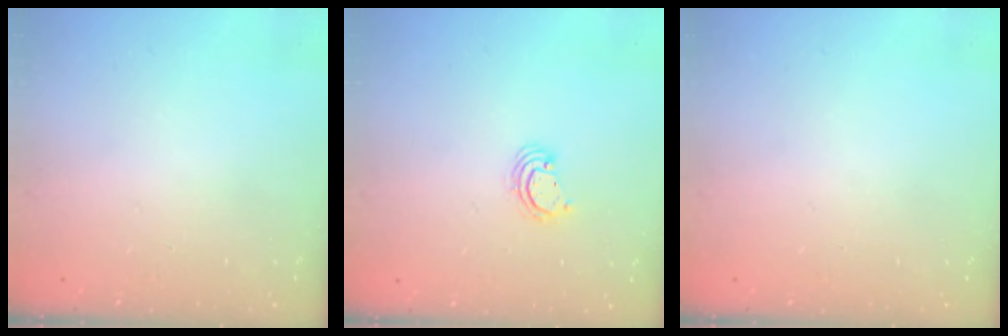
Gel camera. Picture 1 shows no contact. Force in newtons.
{"total": 2.2, "press": 2.2, "slide": 0.2}
{"total": 0.0}